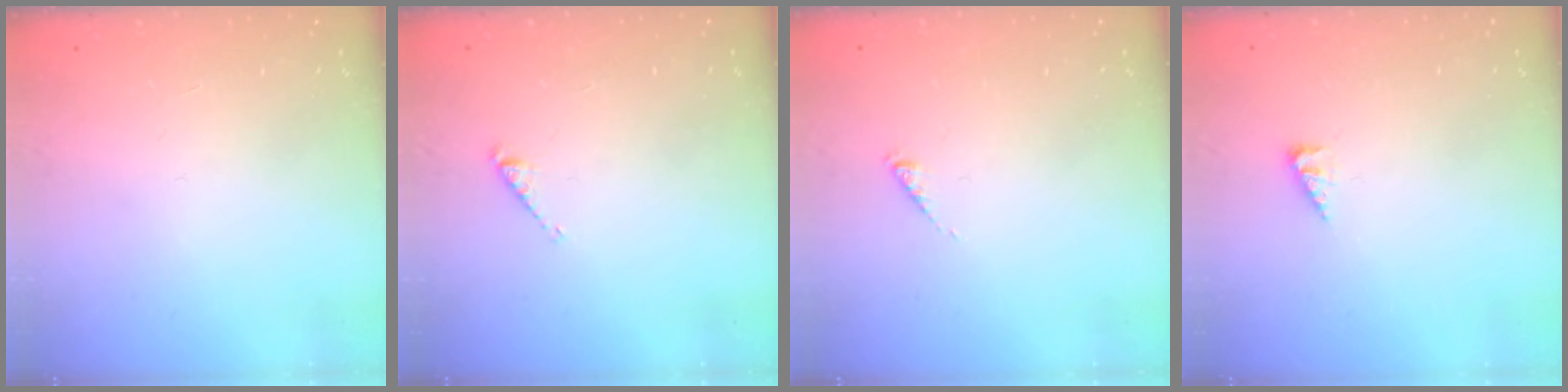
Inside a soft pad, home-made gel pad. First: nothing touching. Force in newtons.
{"total": 3.8, "press": 3.8, "slide": 0.6}
{"total": 0.0}
{"total": 2.4, "press": 2.4, "slide": 0.4}